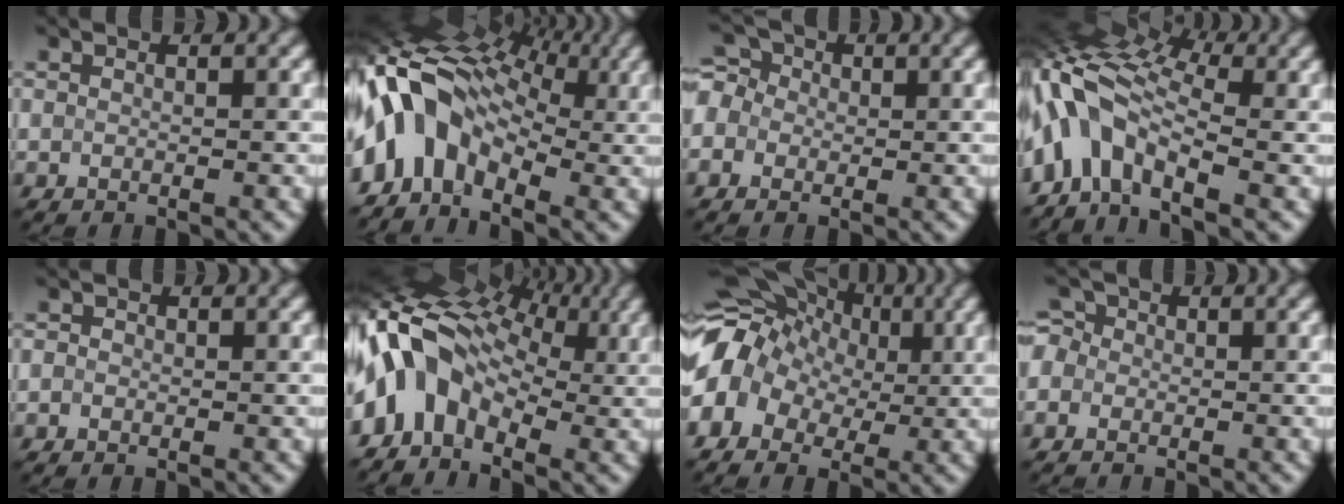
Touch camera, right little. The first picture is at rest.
{"total": 10.4, "force": [-1.5, 7.2, 7.3], "torque": [-0.129, 0.017, -0.049]}
{"total": 5.0, "force": [0.5, 4.4, 2.3], "torque": [-0.044, 0.031, -0.024]}
{"total": 8.4, "force": [-2.2, 4.5, 6.7], "torque": [-0.126, 0.026, -0.065]}
{"total": 0.6, "force": [-0.1, 0.5, 0.2], "torque": [-0.003, -0.003, -0.005]}
{"total": 11.2, "force": [0.2, 7.9, 8.0], "torque": [-0.147, 0.016, -0.016]}
{"total": 8.8, "force": [0.7, 6.9, 5.4], "torque": [-0.092, 0.015, 0.001]}
{"total": 4.5, "force": [-0.5, 4.2, 1.5], "torque": [-0.032, 0.024, -0.042]}